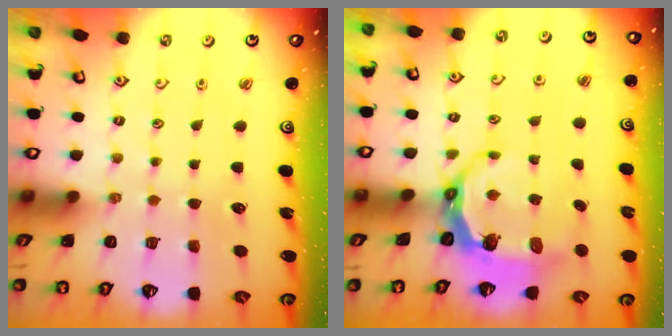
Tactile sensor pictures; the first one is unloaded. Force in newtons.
{"total": 6.4, "press": 5.0, "slide": 4.0}